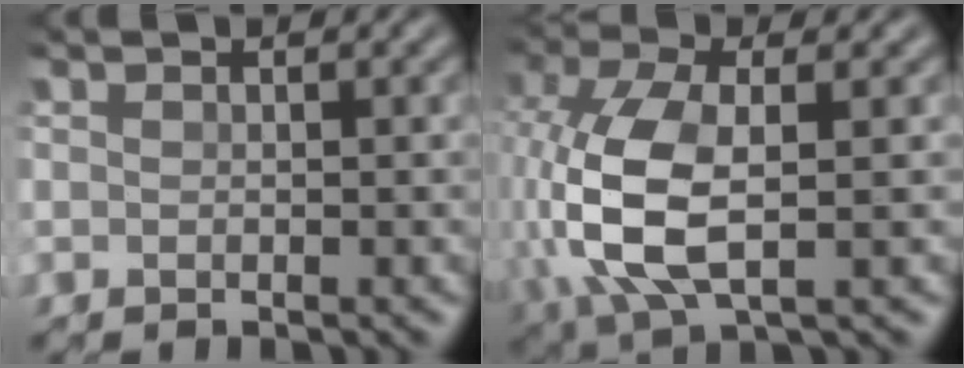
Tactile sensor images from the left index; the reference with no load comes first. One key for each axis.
{"total": 8.9, "fx": -0.7, "fy": 4.3, "fz": 7.7, "tx": -0.200, "ty": -0.002, "tz": -0.012}